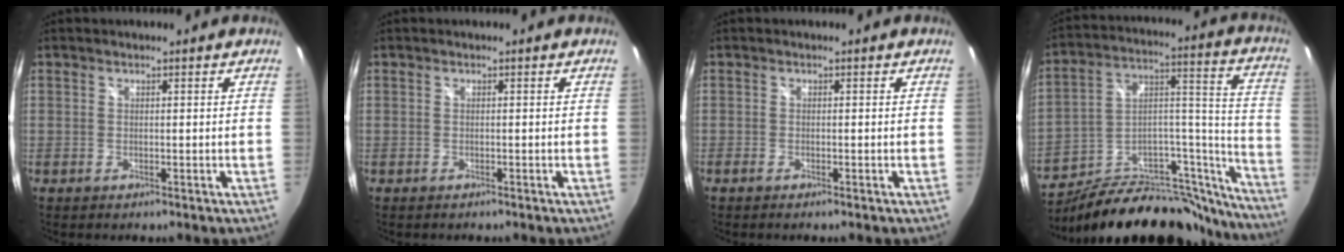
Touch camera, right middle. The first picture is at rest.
{"total": 0.0}
{"total": 0.8, "force": [-0.7, 0.0, 0.4], "torque": [-0.009, -0.003, -0.015]}
{"total": 30.2, "force": [-23.8, 12.1, 14.2], "torque": [-0.185, 0.061, -0.338]}